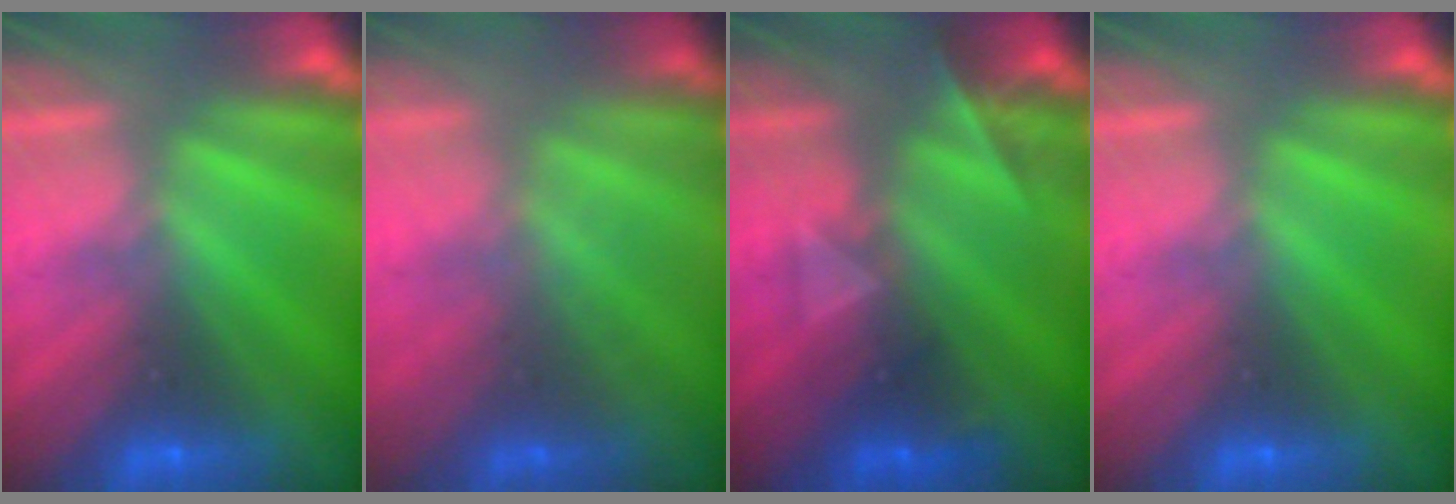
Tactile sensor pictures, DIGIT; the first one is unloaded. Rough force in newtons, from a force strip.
{"total": 1.7}
{"total": 2.3}
{"total": 0.0}